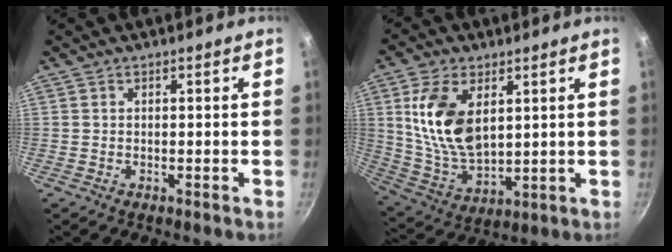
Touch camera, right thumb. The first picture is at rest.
{"total": 14.7, "force": [4.1, 8.3, 11.4], "torque": [-0.205, -0.028, 0.093]}